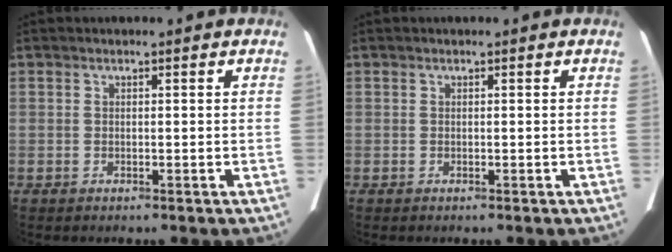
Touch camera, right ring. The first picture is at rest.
{"total": 0.0}